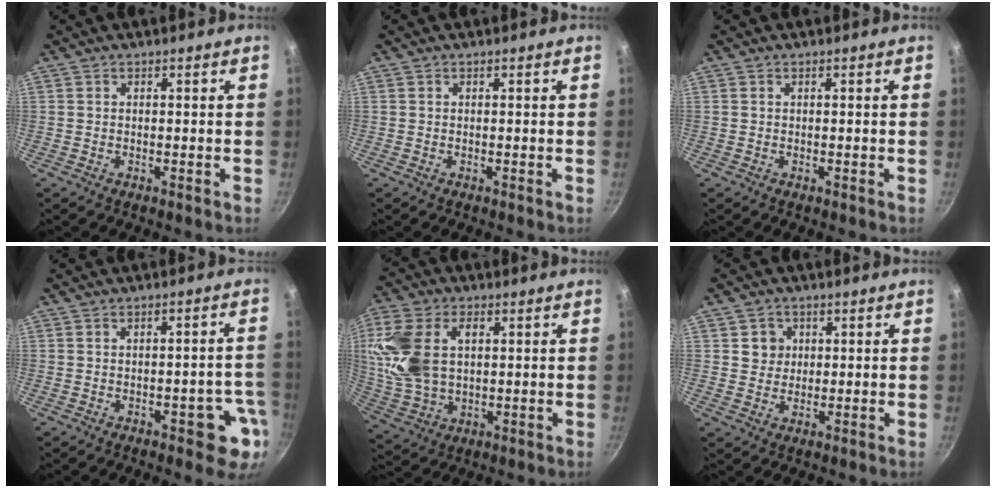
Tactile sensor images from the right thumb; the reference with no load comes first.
{"total": 0.0}
{"total": 0.0}
{"total": 7.3, "force": [-2.8, 3.5, 5.8], "torque": [-0.024, 0.024, -0.030]}
{"total": 14.7, "force": [3.1, 9.5, 10.8], "torque": [-0.212, 0.000, 0.063]}
{"total": 3.9, "force": [1.0, 3.7, 0.9], "torque": [0.013, 0.002, 0.014]}